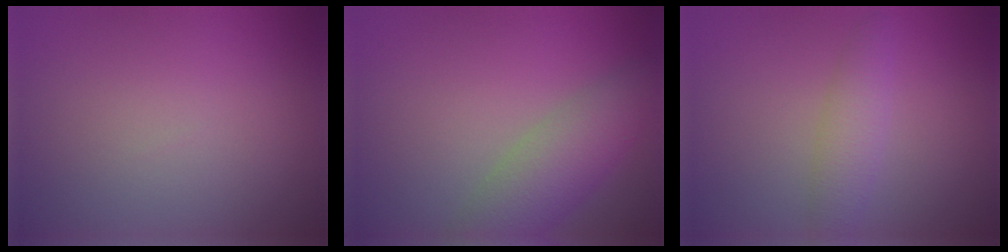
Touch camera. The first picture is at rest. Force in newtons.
{"total": 5.2, "press": 5.2, "slide": 0.1}
{"total": 2.5, "press": 2.5, "slide": 0.1}